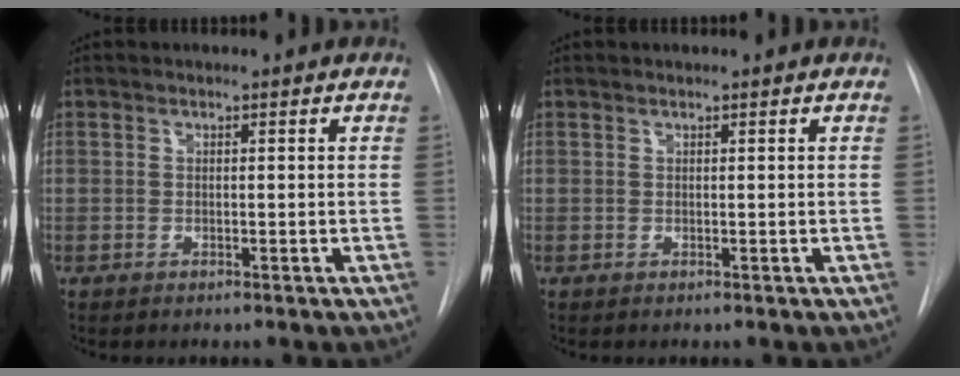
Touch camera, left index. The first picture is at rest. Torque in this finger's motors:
{"motor_torque": [-0.02, -0.01, 0.01, -0.01]}